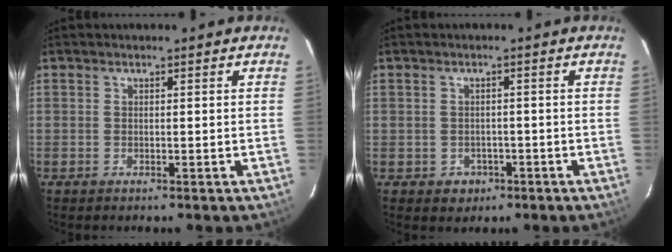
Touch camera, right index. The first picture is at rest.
{"total": 3.4, "force": [-1.1, 3.2, 0.4], "torque": [-0.014, 0.009, -0.007]}